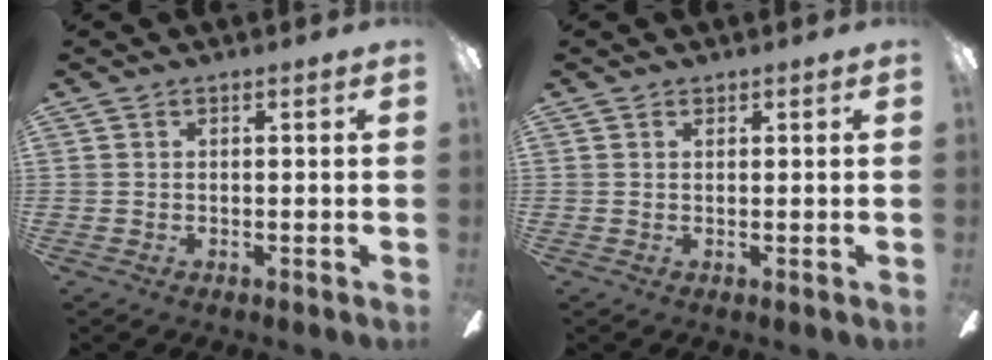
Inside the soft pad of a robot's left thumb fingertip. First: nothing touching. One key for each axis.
{"total": 0.5, "fx": 0.4, "fy": 0.2, "fz": 0.2, "tx": -0.005, "ty": 0.000, "tz": 0.008}